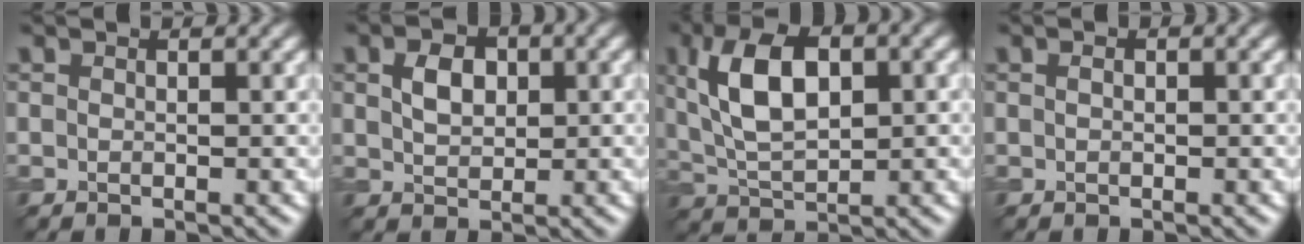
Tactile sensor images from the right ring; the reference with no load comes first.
{"total": 2.9, "force": [0.7, 2.0, 2.0], "torque": [-0.042, 0.004, 0.014]}
{"total": 8.0, "force": [1.9, 4.0, 6.7], "torque": [-0.126, 0.014, 0.031]}
{"total": 1.0, "force": [0.4, 0.6, 0.6], "torque": [-0.010, -0.001, 0.001]}